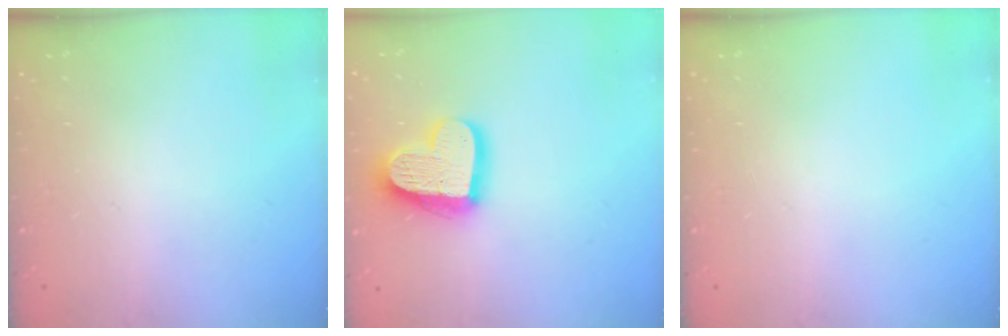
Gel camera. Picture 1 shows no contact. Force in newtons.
{"total": 18.1, "press": 18.0, "slide": 1.5}
{"total": 0.0}